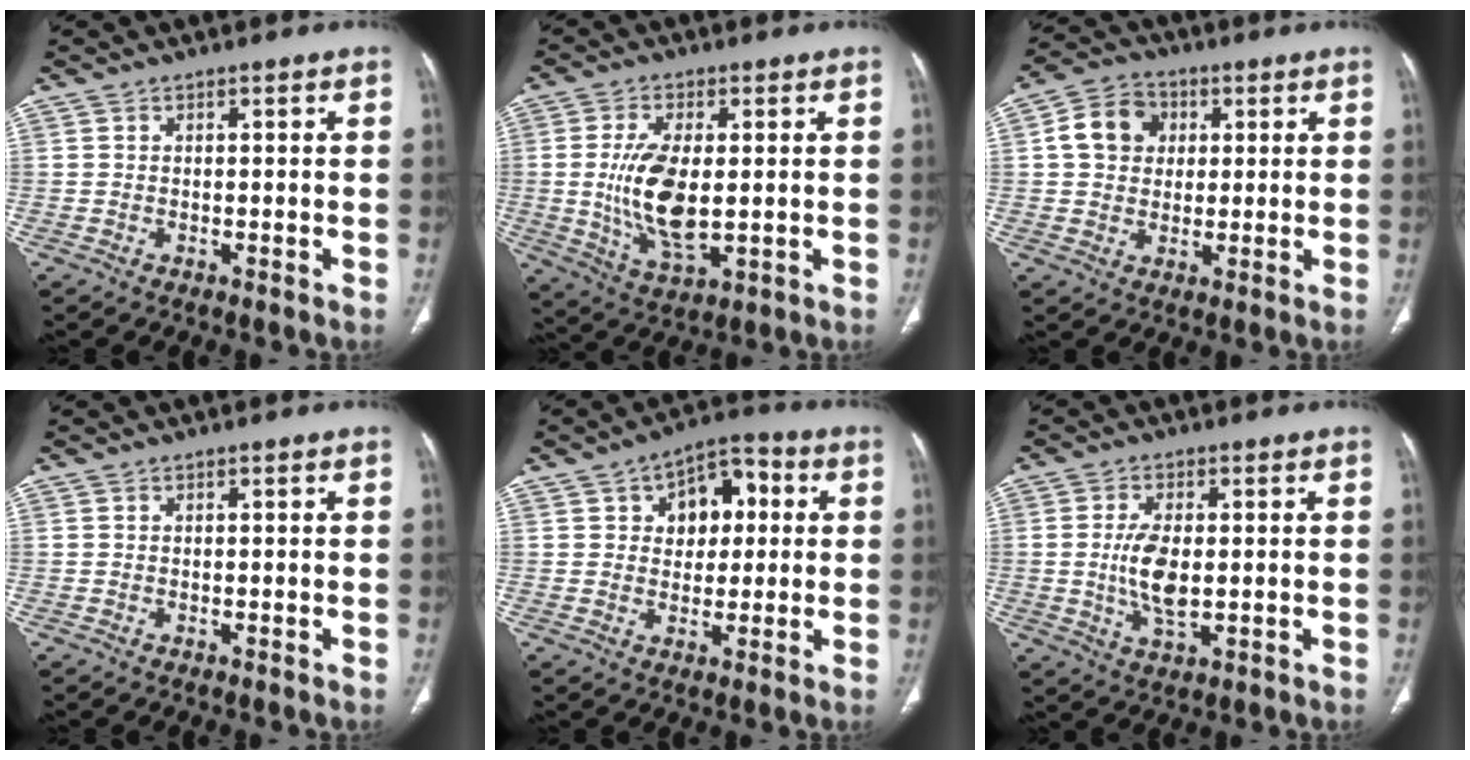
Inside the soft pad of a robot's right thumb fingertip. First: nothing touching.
{"total": 12.3, "force": [0.0, 5.7, 10.9], "torque": [-0.215, -0.017, 0.010]}
{"total": 9.0, "force": [1.9, 7.5, 4.6], "torque": [-0.060, 0.006, 0.024]}
{"total": 0.0}
{"total": 10.1, "force": [2.5, 6.7, 7.1], "torque": [-0.063, 0.014, 0.033]}
{"total": 7.6, "force": [0.0, 3.6, 6.7], "torque": [-0.135, -0.009, 0.002]}